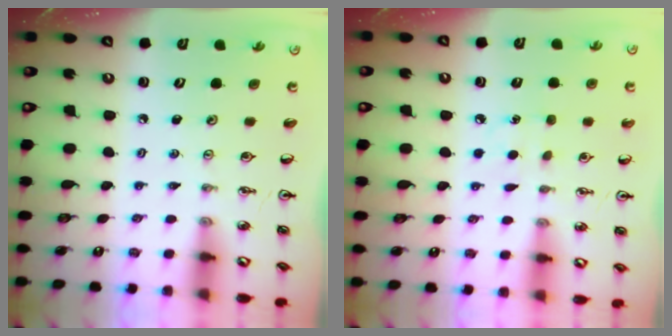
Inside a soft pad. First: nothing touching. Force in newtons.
{"total": 5.4, "press": 5.3, "slide": 0.5}